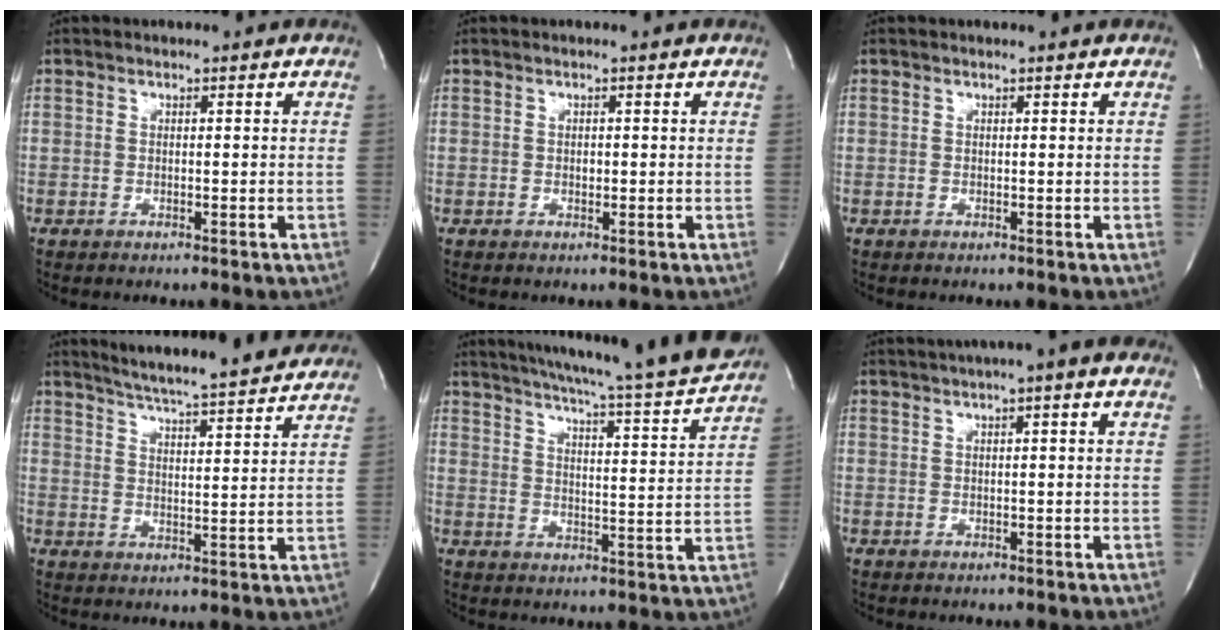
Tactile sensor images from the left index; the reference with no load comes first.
{"total": 0.5, "force": [-0.1, 0.4, 0.4], "torque": [-0.006, -0.001, -0.002]}
{"total": 0.7, "force": [0.6, -0.1, 0.2], "torque": [-0.006, -0.002, 0.008]}
{"total": 17.3, "force": [15.8, 0.5, 7.0], "torque": [-0.116, -0.004, 0.214]}
{"total": 21.0, "force": [19.0, -0.9, 9.0], "torque": [-0.146, -0.052, 0.248]}
{"total": 6.7, "force": [4.1, 0.3, 5.3], "torque": [-0.081, 0.031, 0.057]}